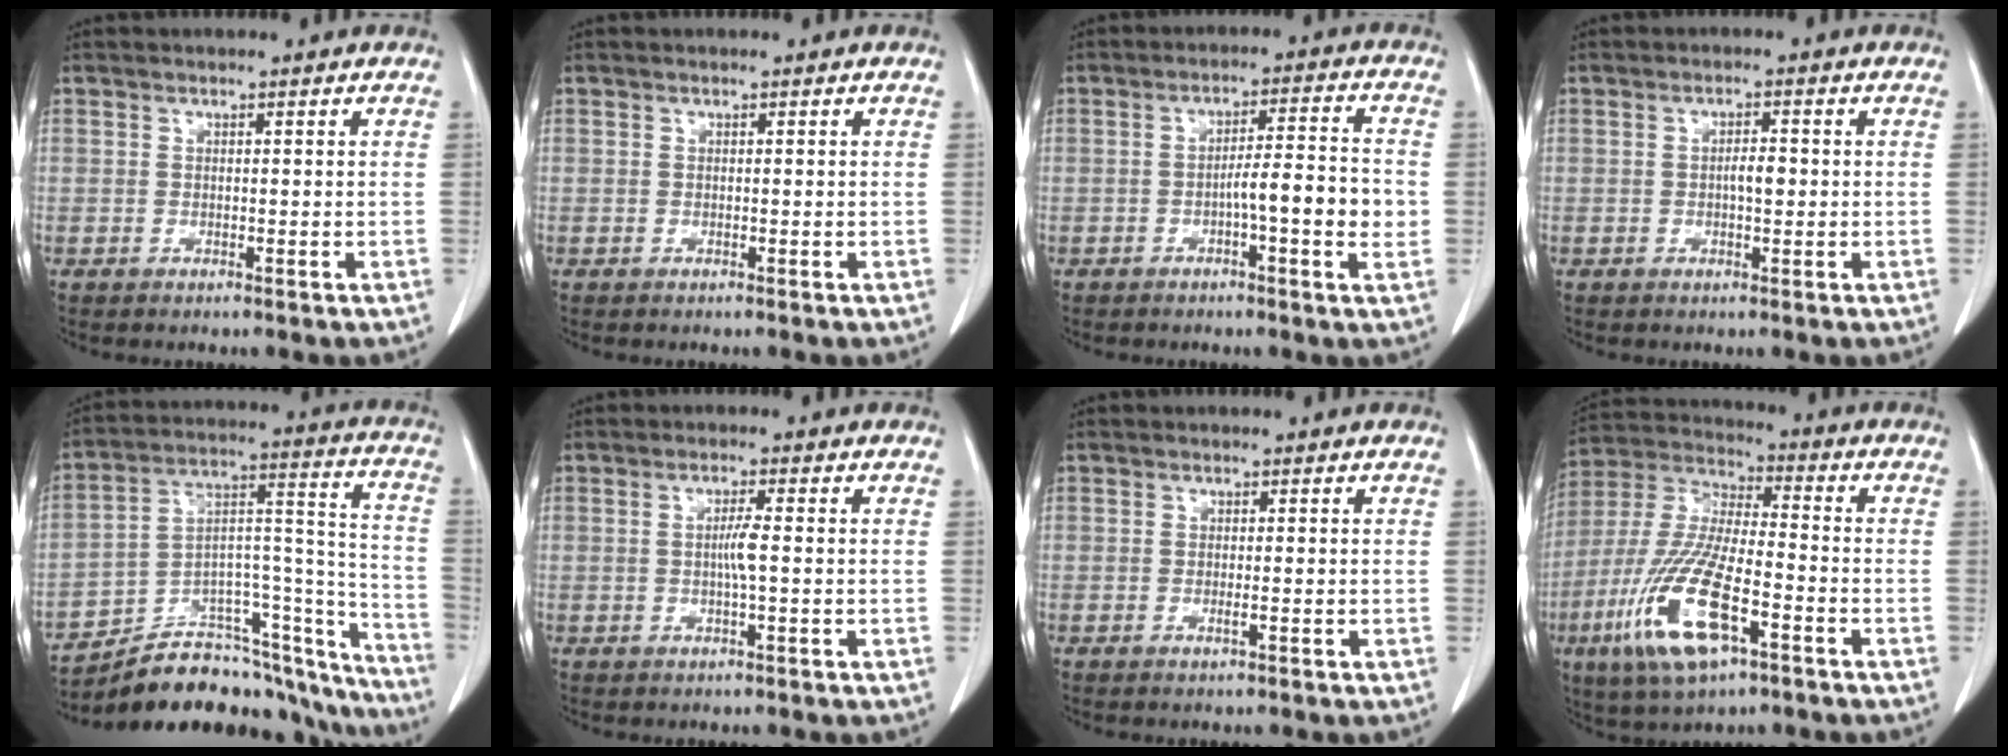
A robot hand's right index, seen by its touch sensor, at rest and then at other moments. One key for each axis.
{"total": 0.0}
{"total": 7.9, "fx": -1.6, "fy": 0.5, "fz": 7.7, "tx": -0.115, "ty": 0.010, "tz": -0.027}
{"total": 2.3, "fx": -0.1, "fy": 0.7, "fz": 2.2, "tx": -0.039, "ty": 0.003, "tz": -0.002}
{"total": 27.3, "fx": -23.5, "fy": 9.0, "fz": 10.4, "tx": -0.111, "ty": 0.051, "tz": -0.336}
{"total": 2.7, "fx": -0.2, "fy": -0.1, "fz": 2.7, "tx": -0.051, "ty": -0.001, "tz": -0.003}
{"total": 0.7, "fx": -0.3, "fy": -0.1, "fz": 0.6, "tx": -0.012, "ty": -0.003, "tz": -0.006}
{"total": 16.3, "fx": -6.9, "fy": 4.3, "fz": 14.1, "tx": -0.305, "ty": -0.017, "tz": -0.125}